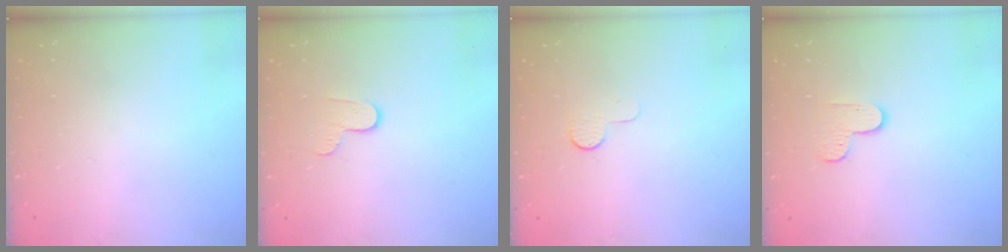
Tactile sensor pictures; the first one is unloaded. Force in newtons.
{"total": 5.9, "press": 5.9, "slide": 0.5}
{"total": 4.9, "press": 4.8, "slide": 0.5}
{"total": 3.8, "press": 3.8, "slide": 0.4}